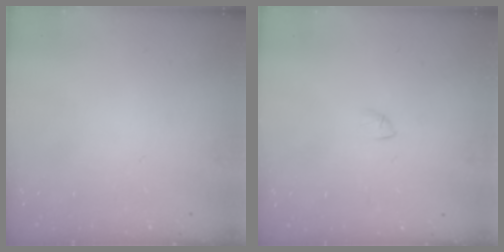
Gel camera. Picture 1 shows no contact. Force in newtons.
{"total": 1.2, "press": 1.1, "slide": 0.3}